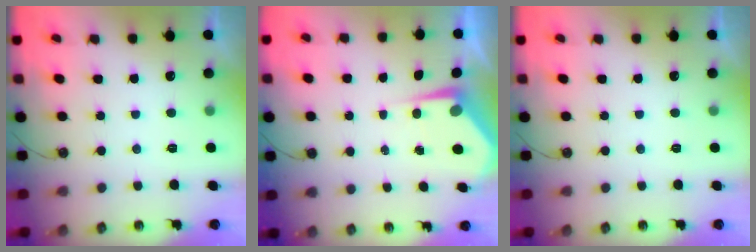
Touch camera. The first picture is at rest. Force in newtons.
{"total": 4.4, "press": 4.4, "slide": 0.4}
{"total": 0.0}